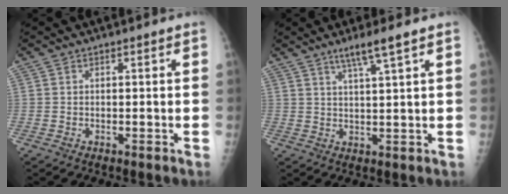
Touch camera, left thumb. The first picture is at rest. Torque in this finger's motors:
{"motor_torque": [0.18, -0.18, 0.48, -0.32, 0.02]}